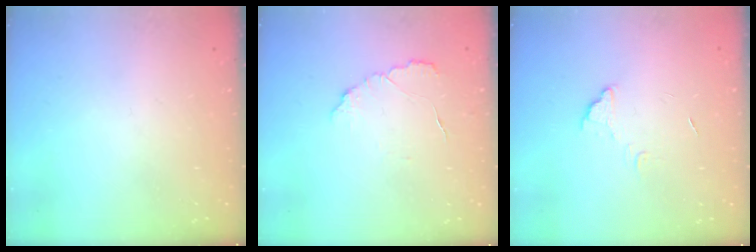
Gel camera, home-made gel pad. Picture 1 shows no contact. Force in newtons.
{"total": 4.5, "press": 4.5, "slide": 0.4}
{"total": 4.3, "press": 4.3, "slide": 0.2}